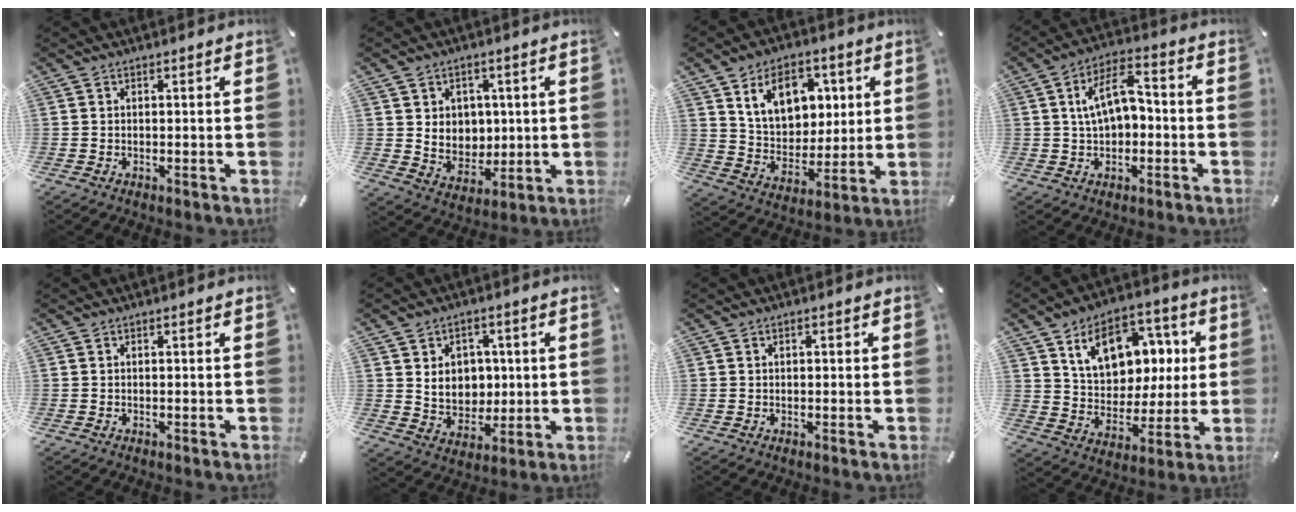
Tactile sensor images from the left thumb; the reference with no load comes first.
{"total": 7.1, "force": [2.3, 6.5, 1.4], "torque": [-0.013, -0.023, 0.044]}
{"total": 13.7, "force": [6.4, 10.2, 6.4], "torque": [-0.109, -0.019, 0.122]}
{"total": 10.1, "force": [0.8, 6.2, 8.0], "torque": [-0.137, 0.012, 0.015]}
{"total": 0.0}
{"total": 8.1, "force": [1.7, 7.3, 3.1], "torque": [-0.043, -0.005, 0.033]}
{"total": 0.7, "force": [0.1, 0.6, 0.3], "torque": [-0.007, 0.005, 0.001]}
{"total": 14.7, "force": [5.9, 11.5, 6.9], "torque": [-0.109, -0.021, 0.114]}